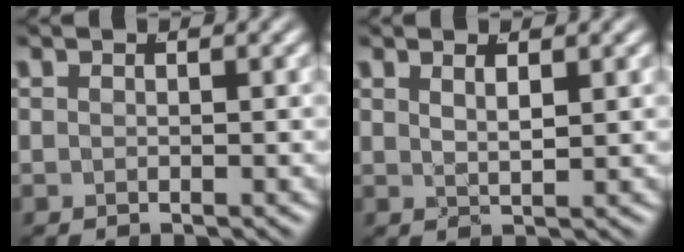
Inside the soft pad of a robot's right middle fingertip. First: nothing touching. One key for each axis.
{"total": 1.6, "fx": 0.9, "fy": -0.3, "fz": 1.3, "tx": -0.022, "ty": -0.010, "tz": 0.027}